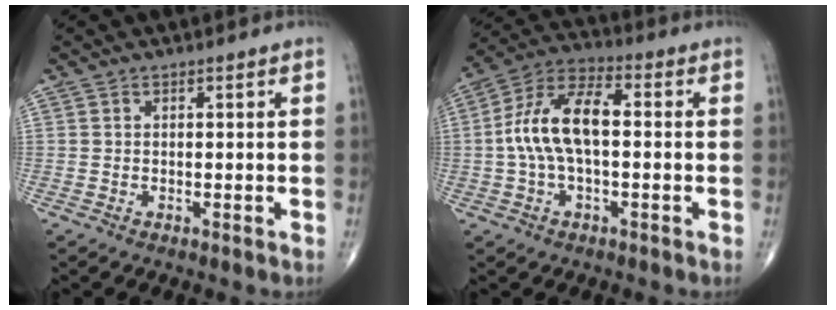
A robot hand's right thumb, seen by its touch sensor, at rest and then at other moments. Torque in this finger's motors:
{"motor_torque": [-0.34, 0.69, 0.35, -0.19, 0.20]}